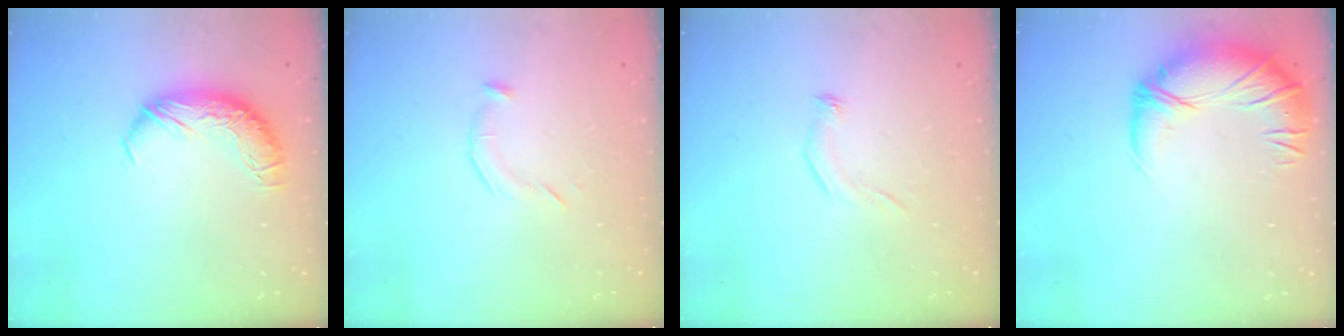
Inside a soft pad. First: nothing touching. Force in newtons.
{"total": 6.1, "press": 6.1, "slide": 0.5}
{"total": 5.5, "press": 5.4, "slide": 1.0}
{"total": 2.9, "press": 0.4, "slide": 2.9}